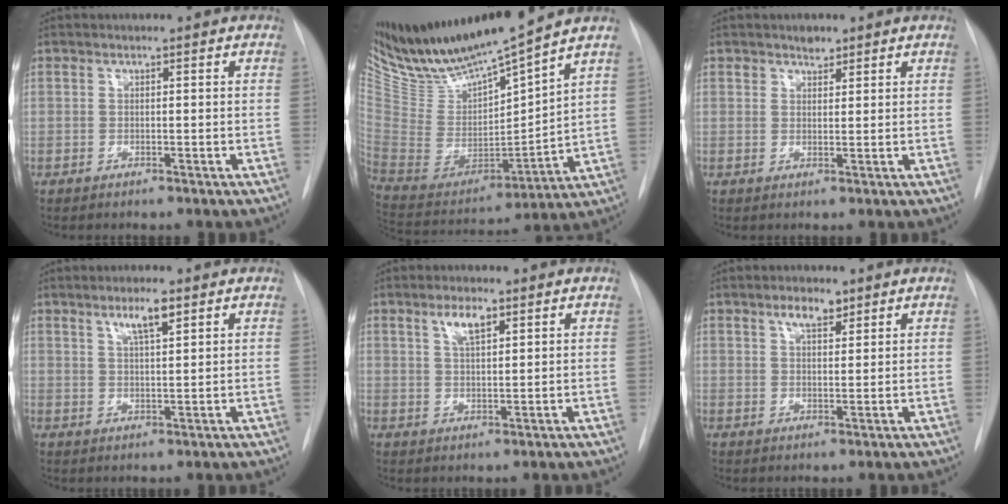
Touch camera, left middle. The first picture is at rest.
{"total": 17.7, "force": [15.9, 0.4, 7.8], "torque": [-0.150, -0.027, 0.311]}
{"total": 1.9, "force": [1.5, 1.0, 0.6], "torque": [-0.007, -0.002, 0.022]}
{"total": 4.0, "force": [2.4, 0.4, 3.2], "torque": [-0.059, 0.001, 0.041]}
{"total": 3.8, "force": [2.1, 1.2, 2.9], "torque": [-0.058, 0.002, 0.039]}
{"total": 3.3, "force": [2.2, 1.3, 2.1], "torque": [-0.039, 0.002, 0.036]}